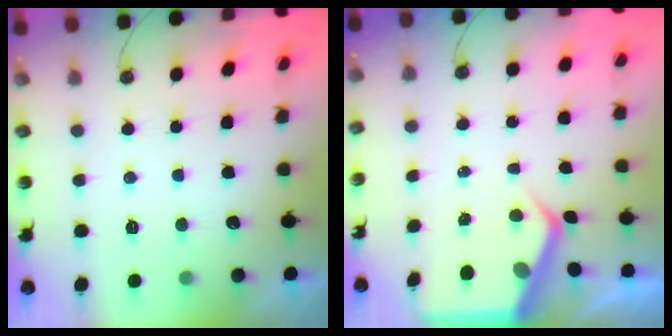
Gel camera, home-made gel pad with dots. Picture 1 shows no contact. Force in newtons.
{"total": 5.5, "press": 5.5, "slide": 0.4}